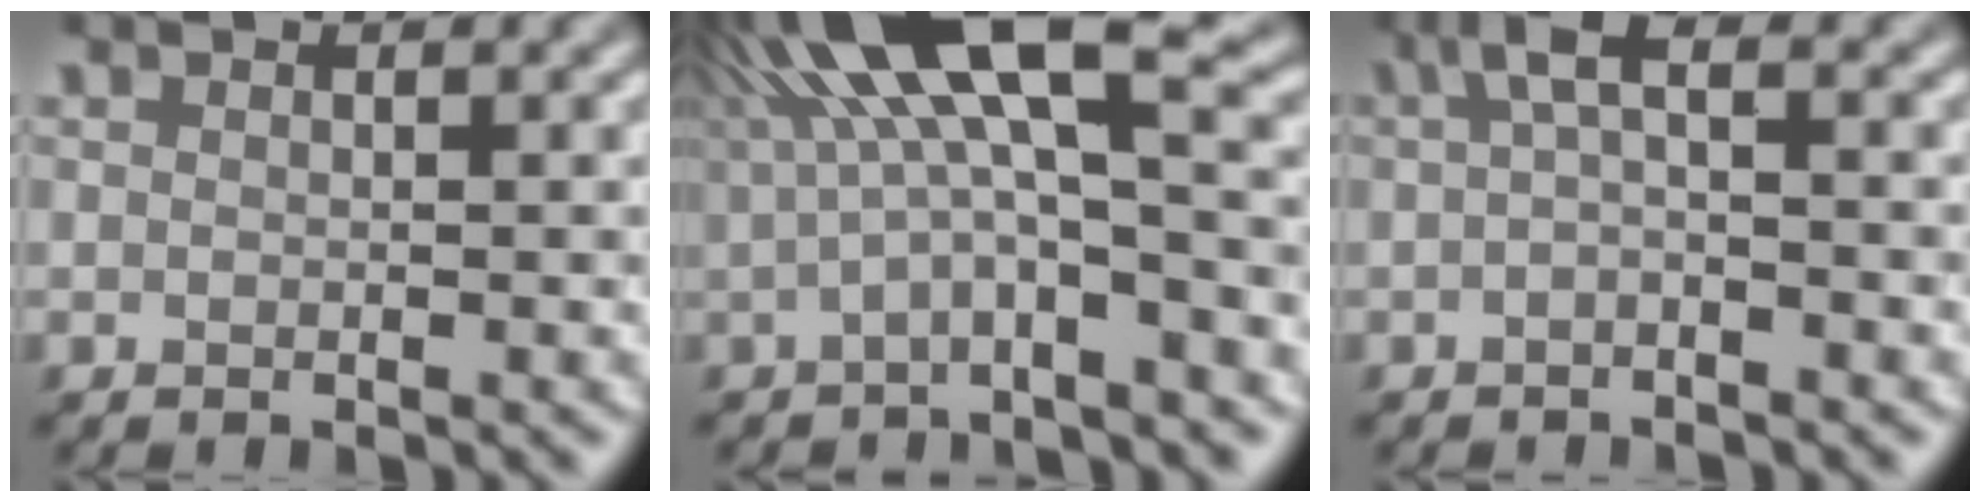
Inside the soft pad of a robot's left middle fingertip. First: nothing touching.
{"total": 10.7, "force": [1.7, 2.9, 10.1], "torque": [-0.174, 0.024, 0.020]}
{"total": 2.3, "force": [0.1, 0.6, 2.3], "torque": [-0.043, 0.007, -0.003]}